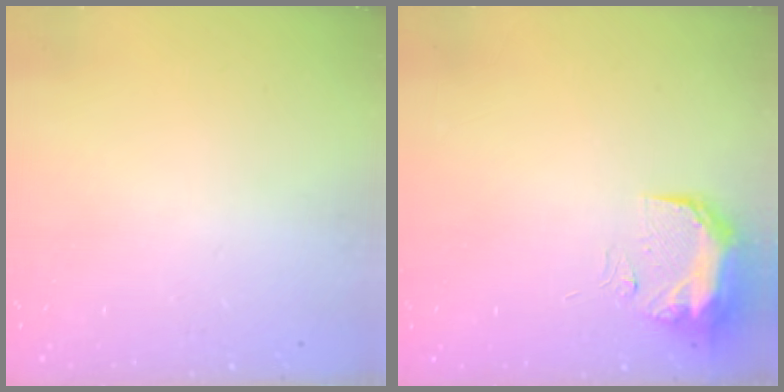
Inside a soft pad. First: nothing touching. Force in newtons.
{"total": 9.0, "press": 9.0, "slide": 0.9}